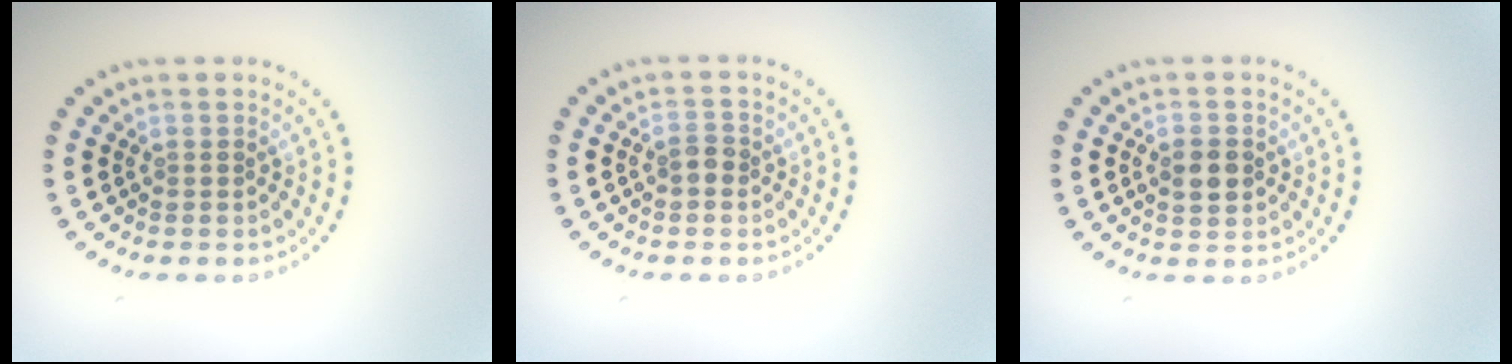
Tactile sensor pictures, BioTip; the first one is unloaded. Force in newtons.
{"total": 1.3, "press": 1.3, "slide": 0.4}
{"total": 2.6, "press": 2.6, "slide": 0.1}